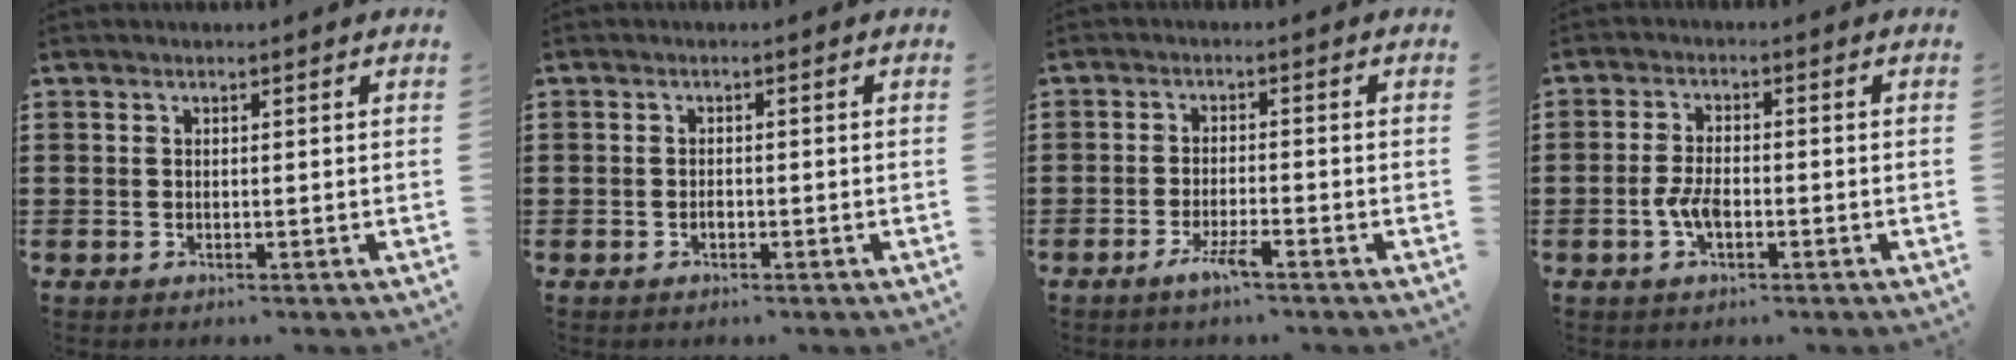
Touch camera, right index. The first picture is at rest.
{"total": 0.8, "force": [-0.5, 0.4, 0.5], "torque": [-0.011, -0.006, -0.006]}
{"total": 3.1, "force": [-2.1, 0.3, 2.3], "torque": [-0.044, -0.001, -0.039]}
{"total": 3.8, "force": [-1.4, 1.5, 3.2], "torque": [-0.080, -0.006, -0.029]}